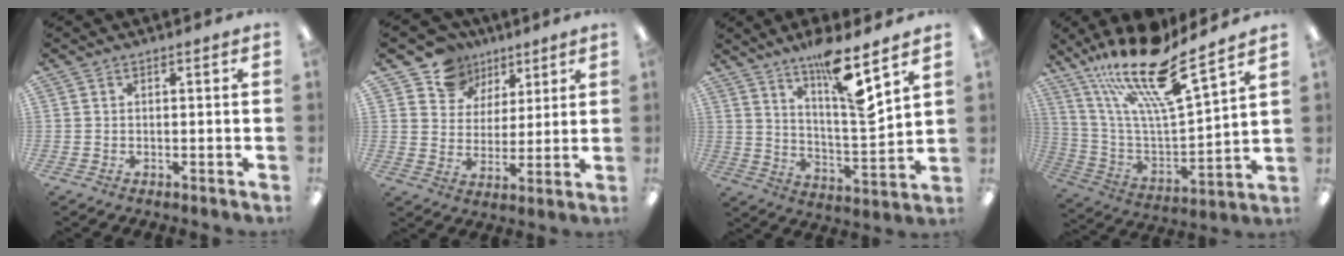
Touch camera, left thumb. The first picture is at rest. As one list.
[{"total": 10.5, "force": [7.3, 7.6, 0.9], "torque": [-0.036, -0.059, 0.141]}, {"total": 14.0, "force": [10.5, 1.3, 9.2], "torque": [-0.158, -0.071, 0.169]}, {"total": 21.7, "force": [16.4, 4.8, 13.4], "torque": [-0.250, -0.113, 0.273]}]